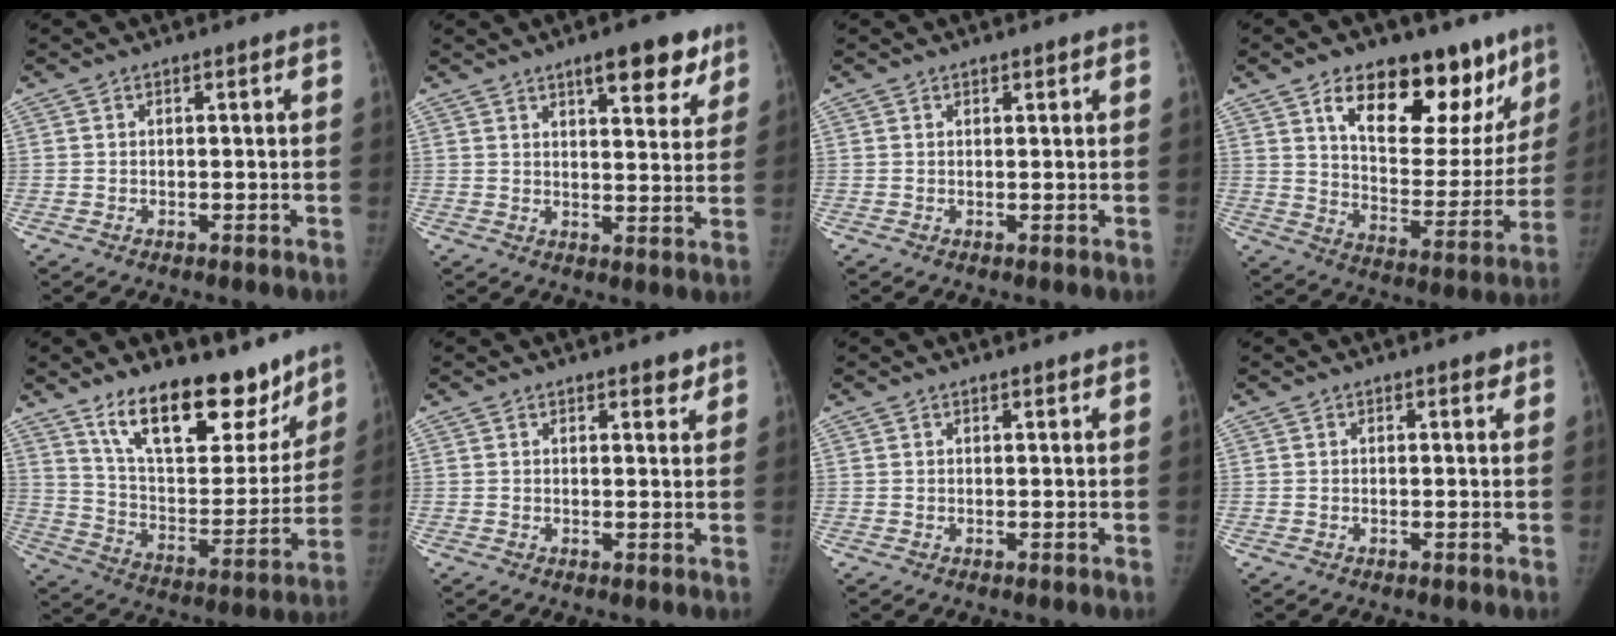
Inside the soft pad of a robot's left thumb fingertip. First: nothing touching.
{"total": 9.8, "force": [6.4, 3.4, 6.7], "torque": [-0.060, -0.032, 0.087]}
{"total": 0.7, "force": [0.6, 0.3, 0.3], "torque": [-0.004, -0.003, 0.008]}
{"total": 23.9, "force": [14.0, 12.1, 15.1], "torque": [-0.155, -0.054, 0.215]}
{"total": 23.8, "force": [16.9, 10.2, 13.4], "torque": [-0.148, -0.089, 0.271]}
{"total": 2.2, "force": [1.8, 0.9, 1.0], "torque": [-0.001, -0.011, 0.021]}
{"total": 0.8, "force": [0.7, 0.2, 0.4], "torque": [-0.007, -0.004, 0.012]}
{"total": 0.8, "force": [0.6, 0.4, 0.4], "torque": [0.000, -0.004, 0.004]}